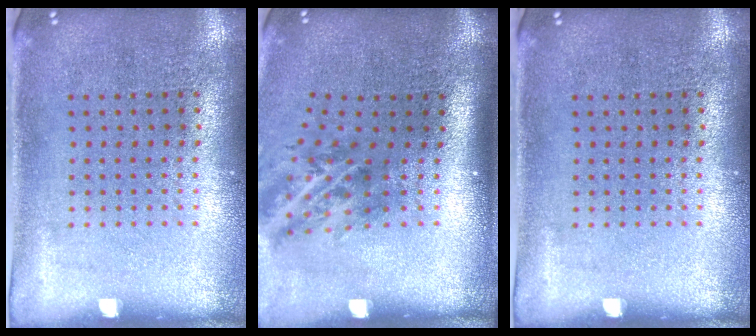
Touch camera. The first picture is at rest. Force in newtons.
{"total": 1.9, "press": 1.2, "slide": 1.4}
{"total": 0.0}